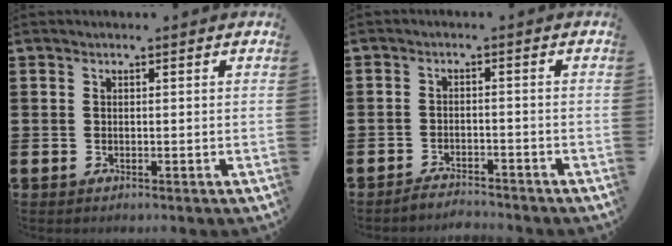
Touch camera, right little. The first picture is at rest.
{"total": 2.3, "force": [-2.3, -0.1, -0.2], "torque": [-0.003, 0.004, -0.049]}